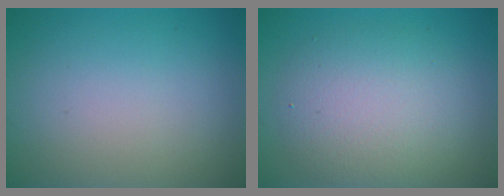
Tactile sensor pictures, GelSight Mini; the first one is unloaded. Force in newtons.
{"total": 5.6, "press": 5.6, "slide": 0.5}